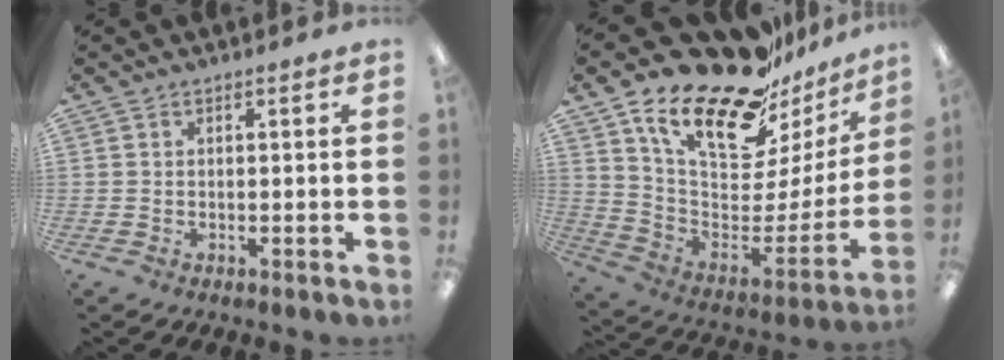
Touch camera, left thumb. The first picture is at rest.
{"total": 25.1, "force": [18.7, 10.2, 13.2], "torque": [-0.218, -0.132, 0.327]}